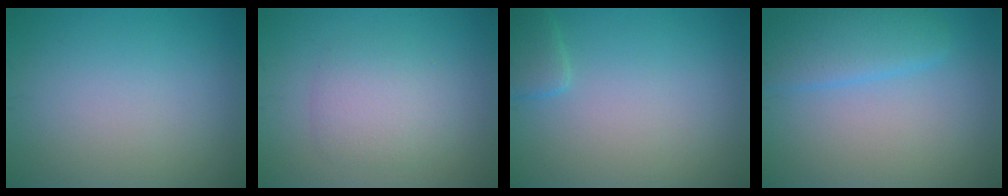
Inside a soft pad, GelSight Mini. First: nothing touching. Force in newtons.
{"total": 2.9, "press": 2.9, "slide": 0.2}
{"total": 1.7, "press": 1.7, "slide": 0.2}
{"total": 2.7, "press": 2.7, "slide": 0.0}